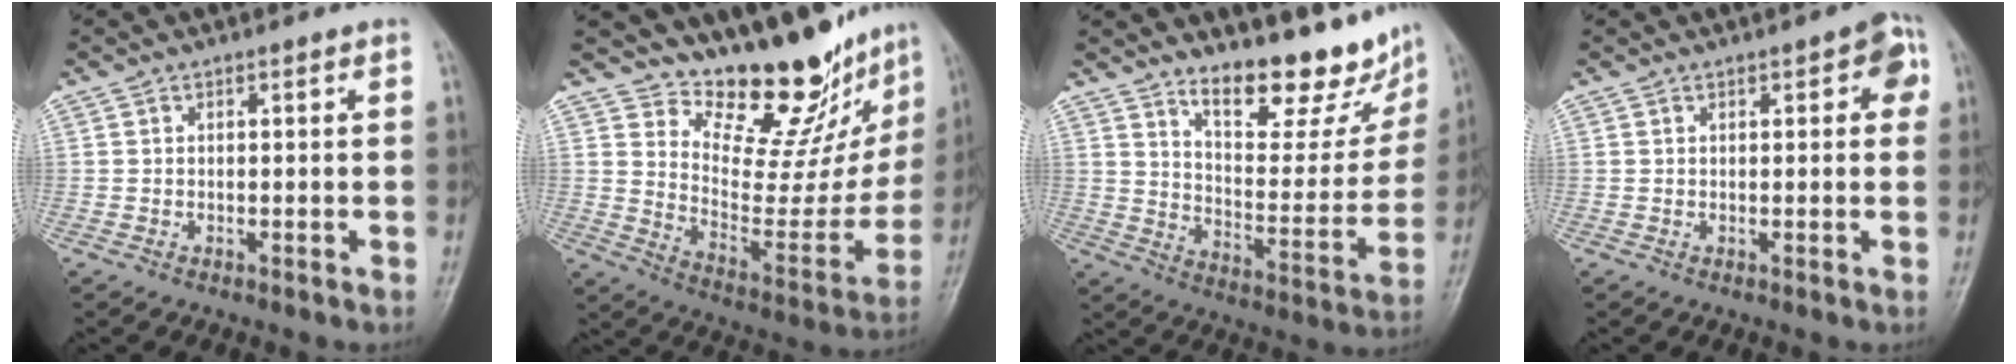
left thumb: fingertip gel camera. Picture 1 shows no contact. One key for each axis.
{"total": 20.1, "fx": 17.1, "fy": 6.9, "fz": 7.9, "tx": -0.056, "ty": -0.140, "tz": 0.248}
{"total": 17.0, "fx": 13.6, "fy": 5.4, "fz": 8.7, "tx": -0.074, "ty": -0.105, "tz": 0.202}
{"total": 4.3, "fx": 1.4, "fy": 1.9, "fz": 3.6, "tx": -0.023, "ty": 0.003, "tz": 0.007}